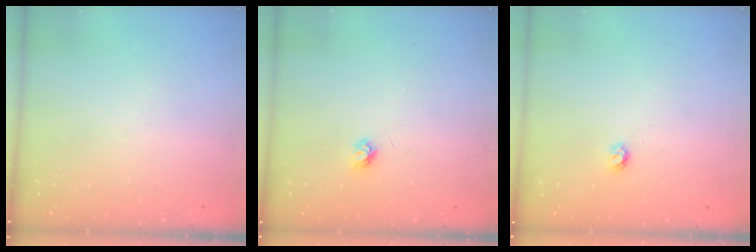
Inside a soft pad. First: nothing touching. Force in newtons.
{"total": 3.7, "press": 3.7, "slide": 0.5}
{"total": 3.6, "press": 3.6, "slide": 0.3}